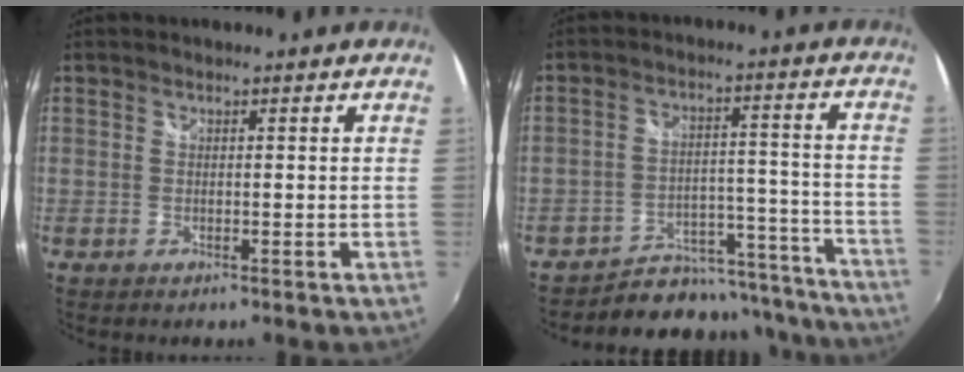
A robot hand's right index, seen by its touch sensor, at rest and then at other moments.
{"total": 16.7, "force": [-15.1, 6.9, 1.6], "torque": [-0.023, 0.067, -0.193]}